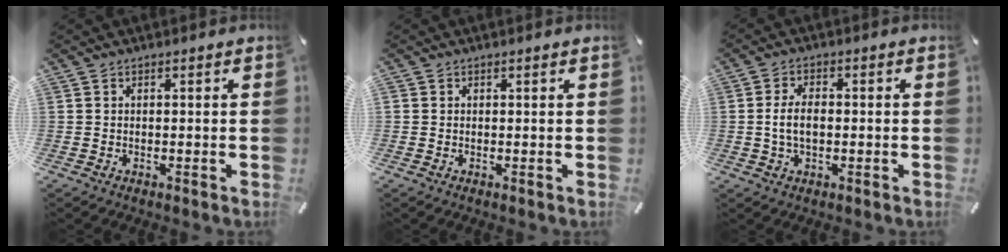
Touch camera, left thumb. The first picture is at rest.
{"total": 0.0}
{"total": 5.2, "force": [-0.3, 2.9, 4.3], "torque": [-0.093, 0.003, -0.009]}